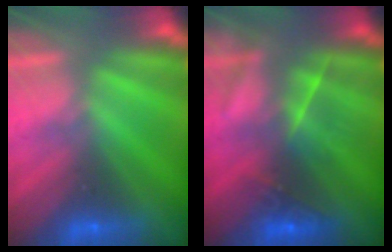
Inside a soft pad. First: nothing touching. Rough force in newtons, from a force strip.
{"total": 2.8}